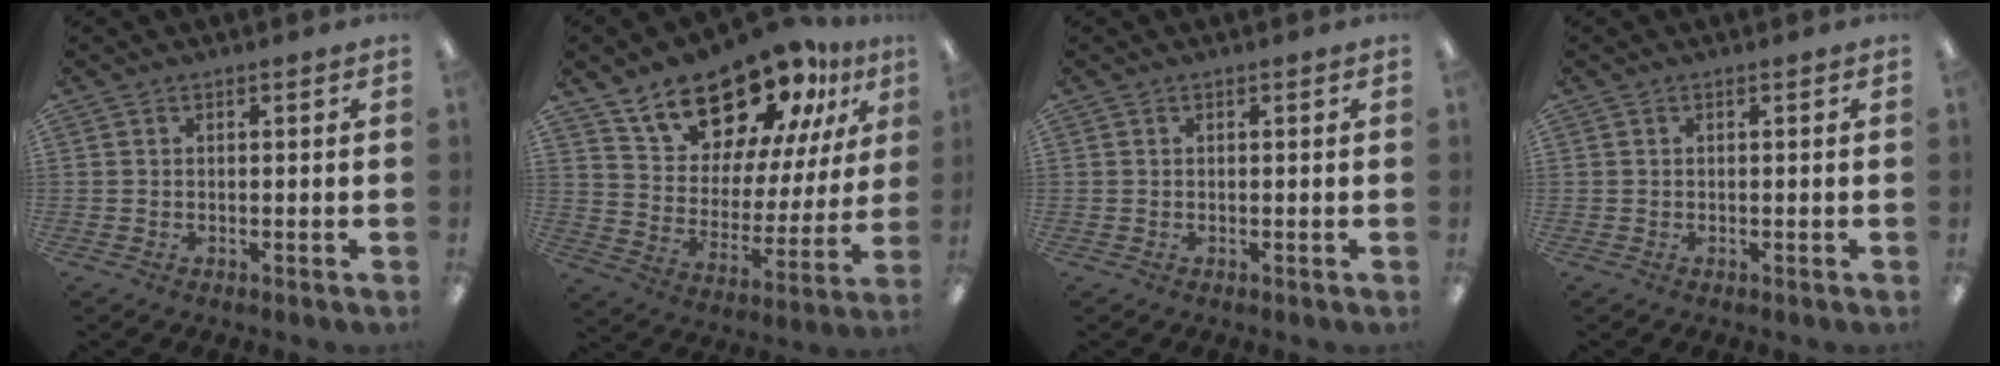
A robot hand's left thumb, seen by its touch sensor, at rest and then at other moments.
{"total": 19.7, "force": [16.1, 8.5, 7.7], "torque": [-0.136, -0.113, 0.286]}
{"total": 0.0}
{"total": 0.0}